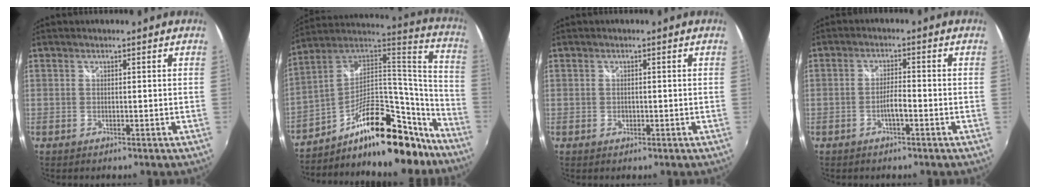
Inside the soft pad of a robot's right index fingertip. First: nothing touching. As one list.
[{"total": 24.3, "force": [-16.1, 9.9, 15.4], "torque": [-0.224, 0.043, -0.242]}, {"total": 1.0, "force": [-0.2, 0.8, 0.5], "torque": [-0.009, -0.001, -0.003]}, {"total": 2.7, "force": [-1.4, 0.4, 2.3], "torque": [-0.048, 0.003, -0.026]}]